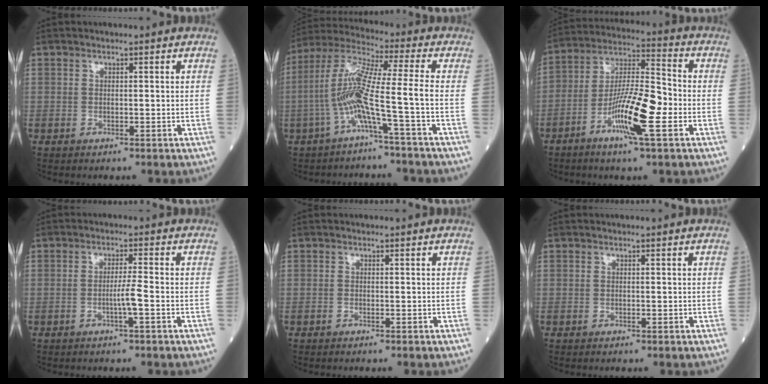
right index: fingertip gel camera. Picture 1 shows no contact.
{"total": 10.3, "force": [-3.4, -1.3, 9.6], "torque": [-0.206, 0.020, -0.071]}
{"total": 12.9, "force": [-4.6, 1.6, 12.0], "torque": [-0.225, 0.002, -0.085]}
{"total": 3.1, "force": [-1.0, -0.5, 2.9], "torque": [-0.052, -0.002, -0.021]}
{"total": 0.0}
{"total": 0.0}